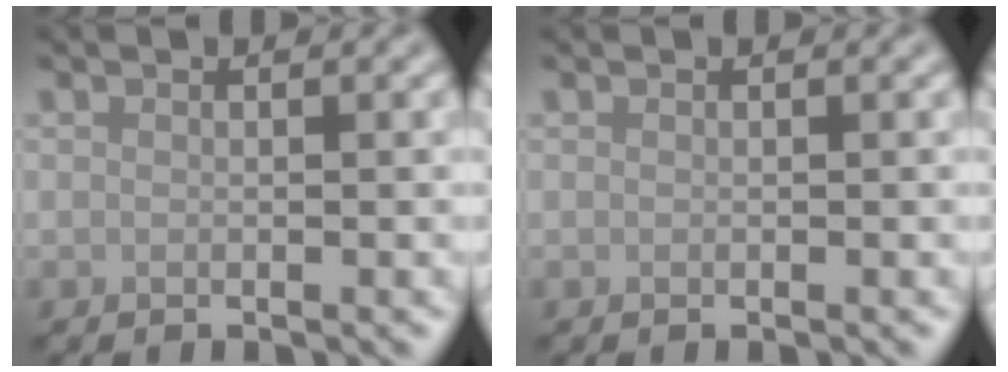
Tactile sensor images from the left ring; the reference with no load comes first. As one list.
[{"total": 0.0}]